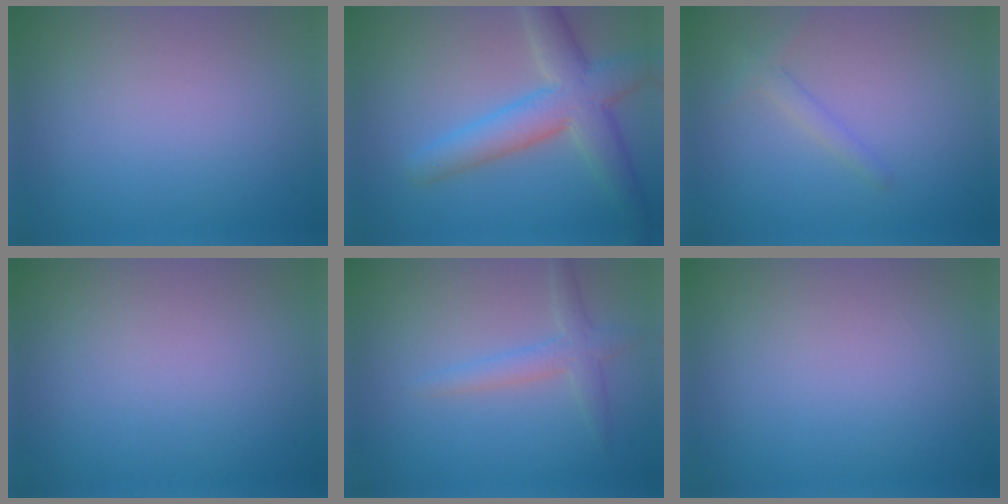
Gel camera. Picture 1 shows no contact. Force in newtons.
{"total": 6.4, "press": 6.4, "slide": 0.3}
{"total": 1.4, "press": 1.4, "slide": 0.0}
{"total": 0.0}
{"total": 2.3, "press": 2.3, "slide": 0.1}
{"total": 0.0}